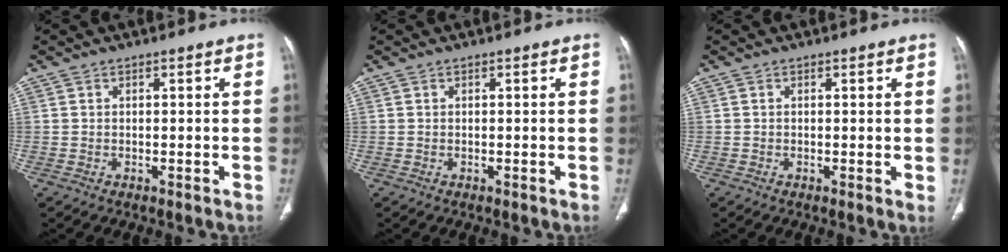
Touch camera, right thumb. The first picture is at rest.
{"total": 0.0}
{"total": 0.8, "force": [0.1, 0.2, 0.8], "torque": [-0.012, -0.003, 0.001]}